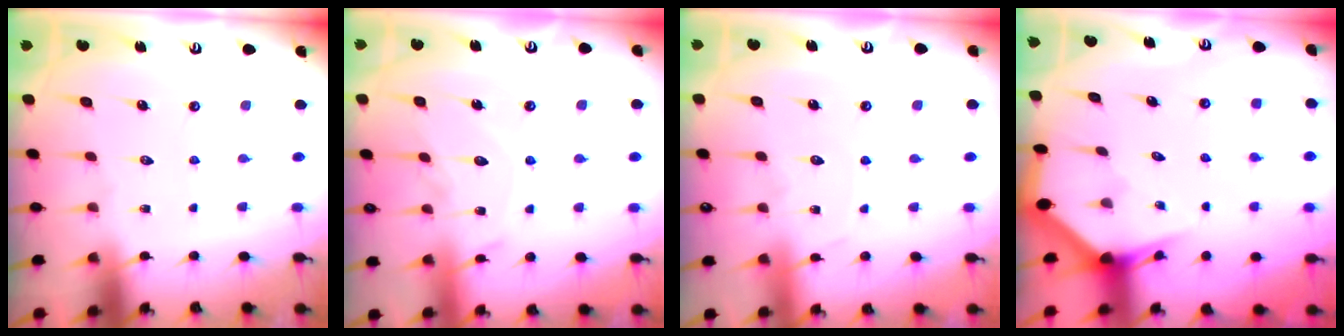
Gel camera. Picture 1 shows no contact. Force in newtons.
{"total": 10.8, "press": 10.8, "slide": 0.8}
{"total": 3.7, "press": 3.7, "slide": 0.6}
{"total": 2.8, "press": 2.8, "slide": 0.2}